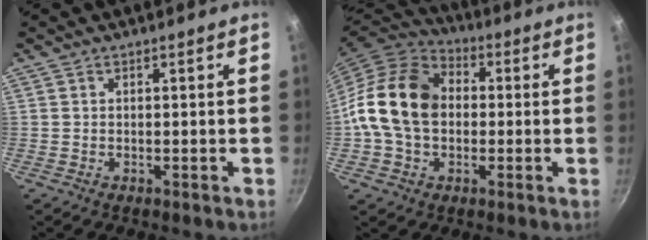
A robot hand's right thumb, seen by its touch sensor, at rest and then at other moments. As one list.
[{"total": 16.7, "force": [0.1, 12.5, 11.1], "torque": [-0.181, 0.030, -0.012]}]